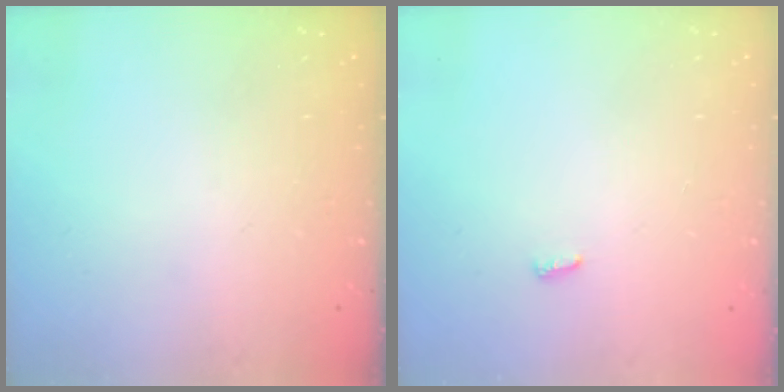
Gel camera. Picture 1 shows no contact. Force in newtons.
{"total": 2.8, "press": 2.8, "slide": 0.5}